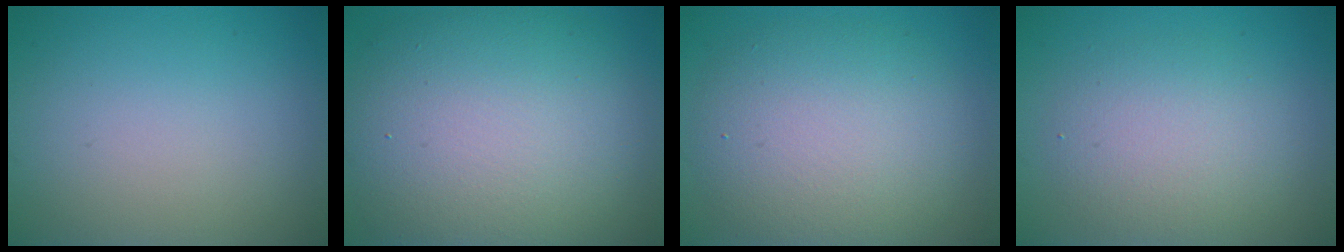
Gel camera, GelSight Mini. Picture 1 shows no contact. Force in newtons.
{"total": 12.7, "press": 12.7, "slide": 0.6}
{"total": 7.6, "press": 7.5, "slide": 0.6}
{"total": 4.1, "press": 4.1, "slide": 0.4}